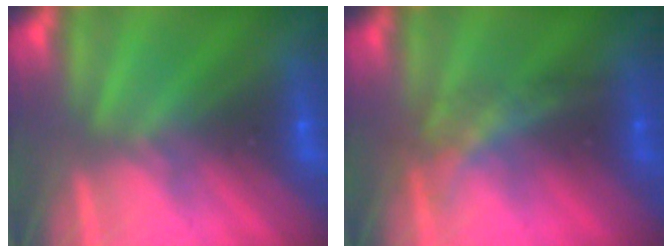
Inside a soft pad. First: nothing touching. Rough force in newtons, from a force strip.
{"total": 1.7}